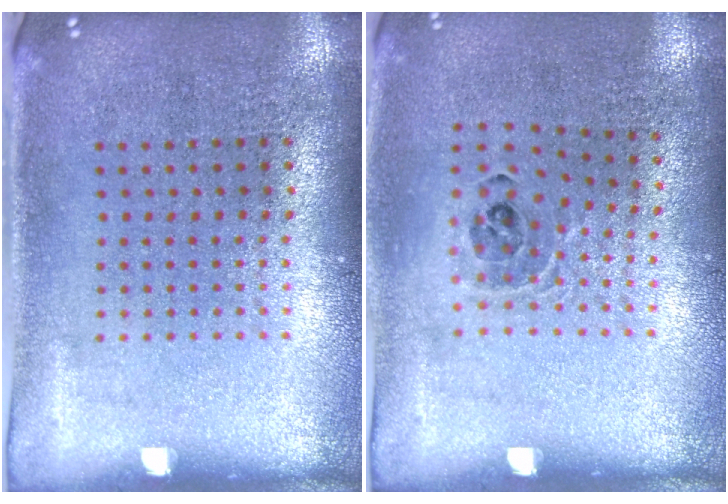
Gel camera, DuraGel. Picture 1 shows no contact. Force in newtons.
{"total": 0.8, "press": 0.8, "slide": 0.1}